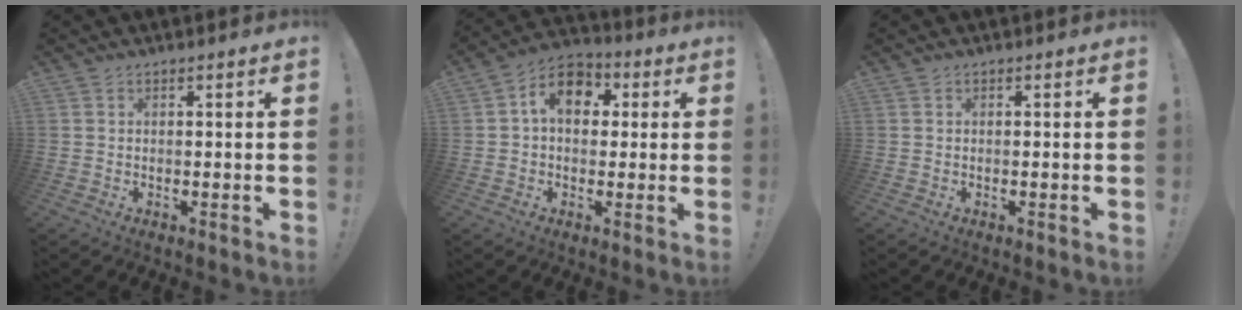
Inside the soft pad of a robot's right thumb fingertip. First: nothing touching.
{"total": 9.5, "force": [2.4, 6.8, 6.2], "torque": [-0.096, 0.009, 0.045]}
{"total": 0.0}